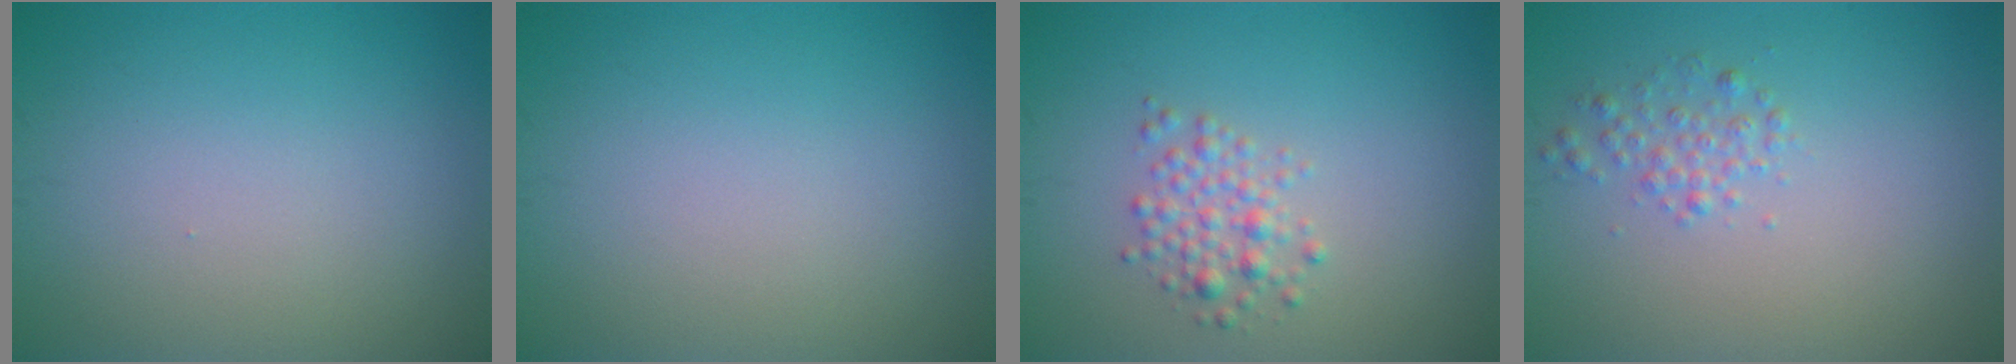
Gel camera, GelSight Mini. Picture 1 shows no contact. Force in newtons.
{"total": 0.0}
{"total": 2.1, "press": 2.1, "slide": 0.2}
{"total": 1.5, "press": 1.5, "slide": 0.0}